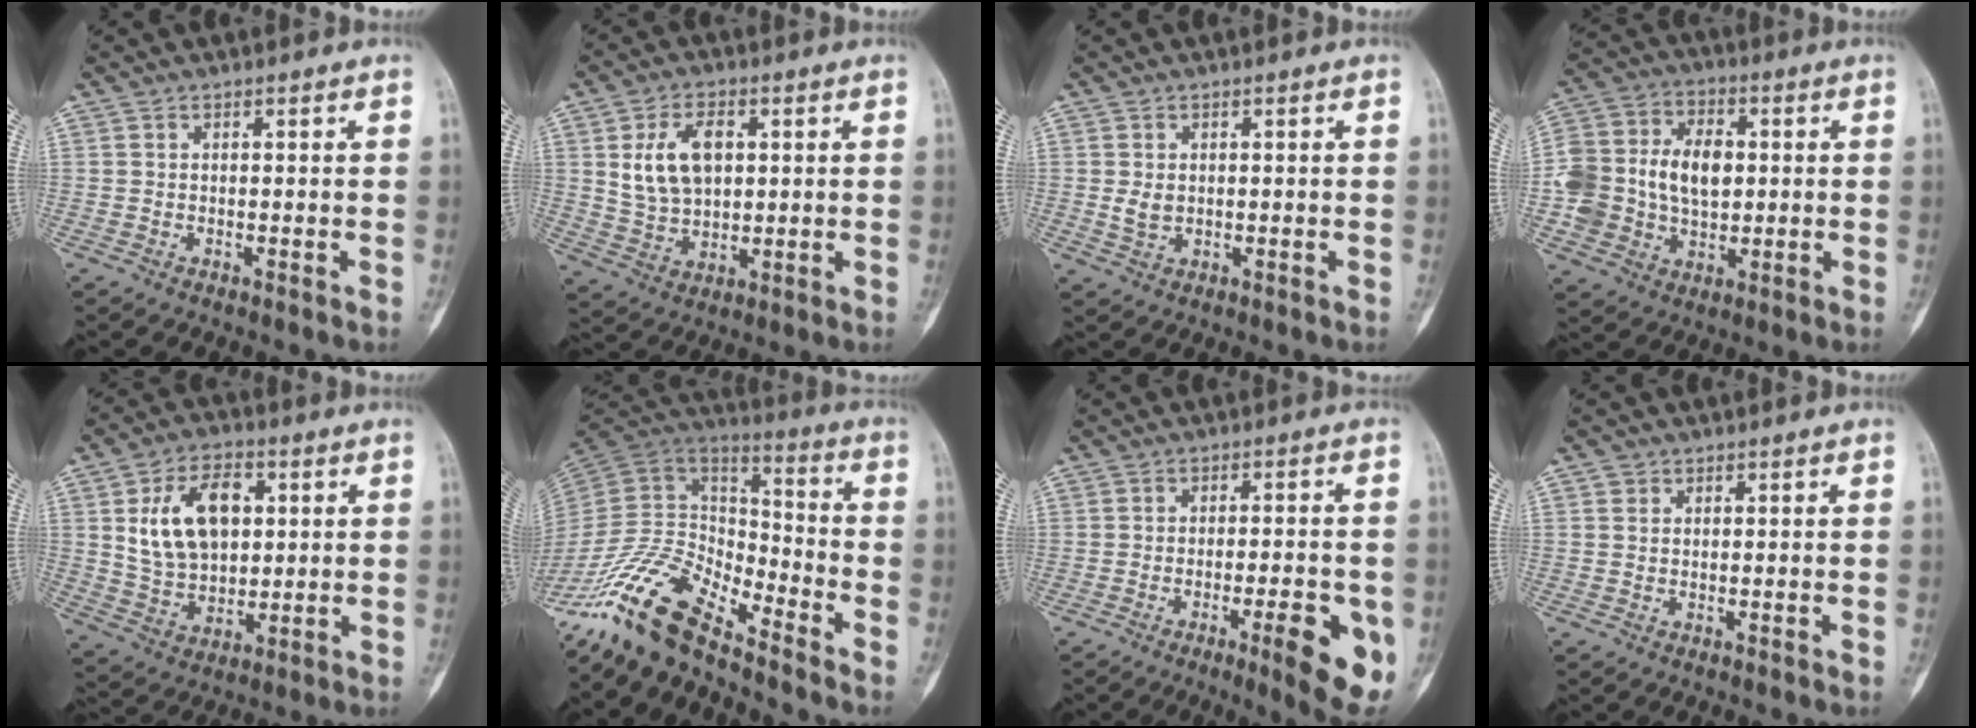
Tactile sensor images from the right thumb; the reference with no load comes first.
{"total": 10.2, "force": [2.5, 6.5, 7.4], "torque": [-0.119, -0.006, 0.055]}
{"total": 2.6, "force": [0.2, 1.9, 1.7], "torque": [-0.026, -0.004, 0.009]}
{"total": 17.2, "force": [0.0, 12.5, 11.9], "torque": [-0.222, 0.024, 0.007]}
{"total": 14.5, "force": [3.5, 9.5, 10.4], "torque": [-0.152, -0.005, 0.068]}
{"total": 15.8, "force": [-12.9, 5.4, 7.4], "torque": [-0.129, 0.091, -0.256]}
{"total": 10.4, "force": [-3.8, 2.4, 9.3], "torque": [-0.114, -0.001, -0.047]}
{"total": 0.7, "force": [0.3, 0.6, 0.1], "torque": [0.002, 0.001, 0.004]}